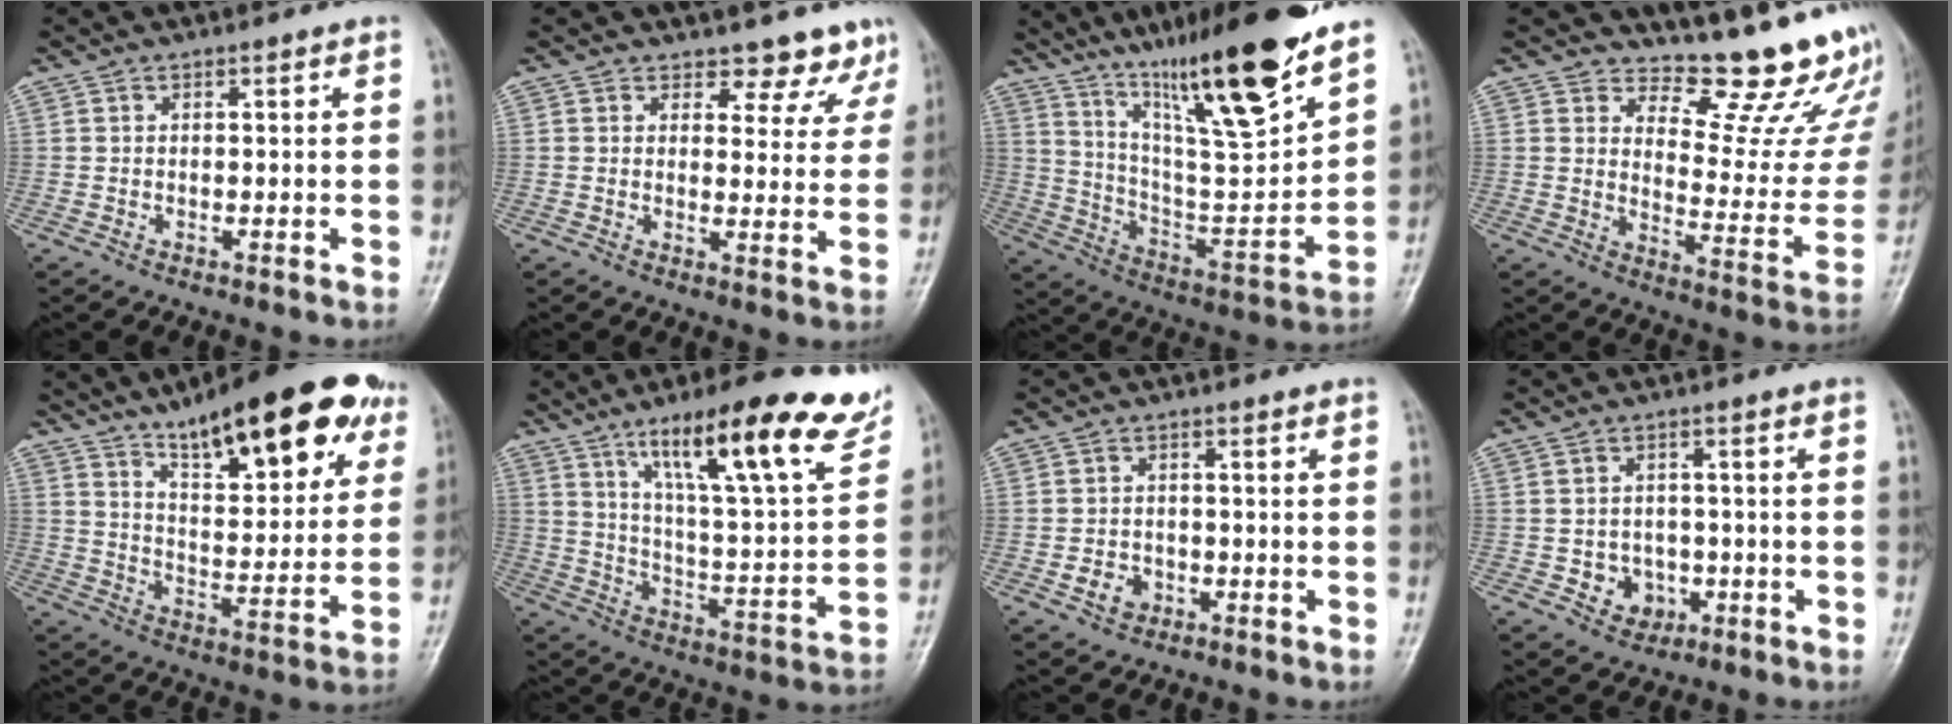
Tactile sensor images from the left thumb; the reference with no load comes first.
{"total": 7.1, "force": [6.0, 3.6, 0.8], "torque": [0.030, -0.037, 0.055]}
{"total": 24.5, "force": [17.1, 3.0, 17.2], "torque": [-0.255, -0.076, 0.294]}
{"total": 16.4, "force": [14.5, 4.7, 6.2], "torque": [-0.031, -0.150, 0.174]}
{"total": 23.7, "force": [14.8, 7.8, 16.8], "torque": [-0.201, -0.045, 0.222]}
{"total": 23.2, "force": [14.3, 4.8, 17.6], "torque": [-0.233, -0.050, 0.224]}
{"total": 3.9, "force": [-1.5, 3.1, 1.8], "torque": [-0.020, 0.007, -0.024]}
{"total": 5.4, "force": [-1.4, 4.8, 2.1], "torque": [-0.001, 0.010, -0.014]}